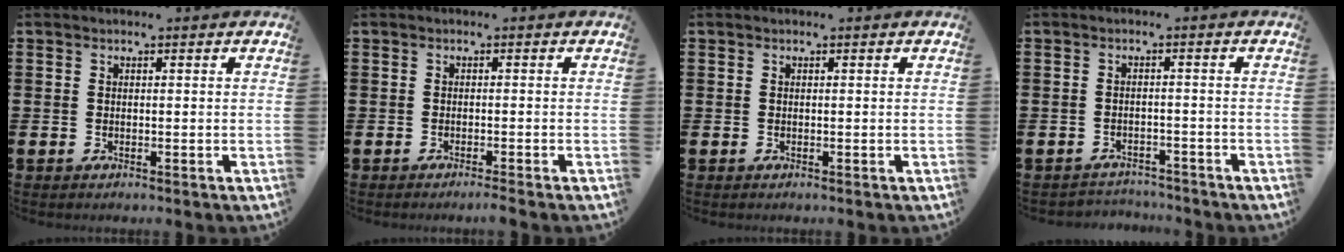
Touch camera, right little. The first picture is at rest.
{"total": 0.9, "force": [-0.8, -0.1, 0.4], "torque": [-0.005, -0.003, -0.015]}
{"total": 0.0}
{"total": 1.9, "force": [-1.9, 0.2, -0.3], "torque": [-0.003, 0.003, -0.042]}